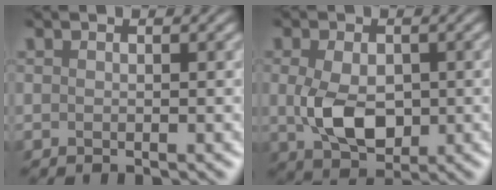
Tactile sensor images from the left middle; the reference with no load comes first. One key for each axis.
{"total": 5.2, "fx": -0.3, "fy": 3.2, "fz": 4.0, "tx": -0.091, "ty": -0.002, "tz": 0.002}